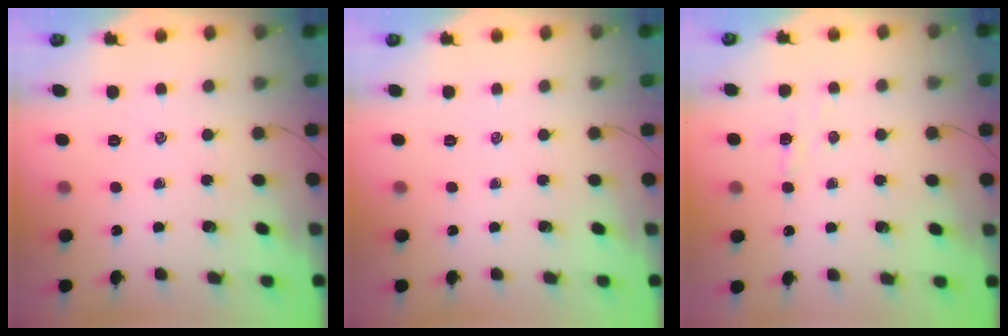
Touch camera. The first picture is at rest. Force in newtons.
{"total": 0.0}
{"total": 2.9, "press": 2.8, "slide": 0.8}